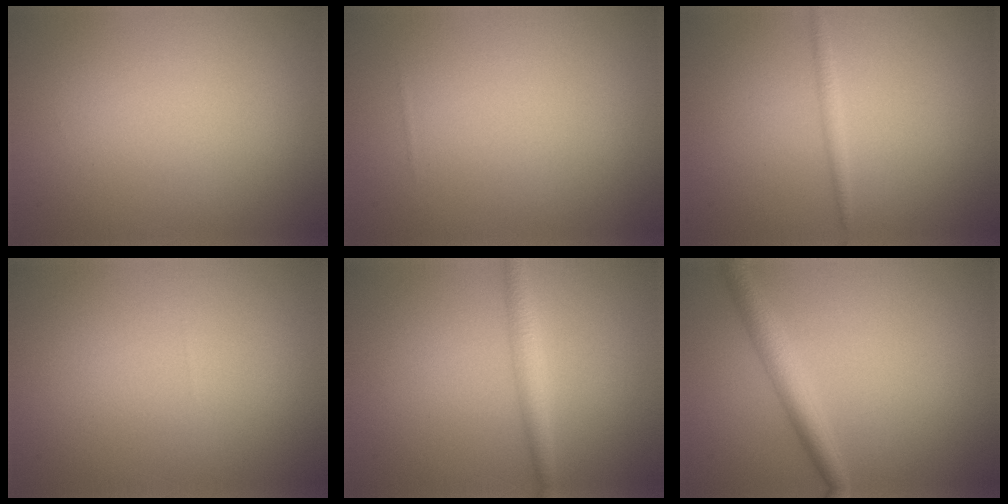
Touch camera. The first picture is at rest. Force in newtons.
{"total": 0.0}
{"total": 1.0, "press": 1.0, "slide": 0.0}
{"total": 0.0}
{"total": 2.2, "press": 2.2, "slide": 0.1}
{"total": 2.9, "press": 2.9, "slide": 0.1}